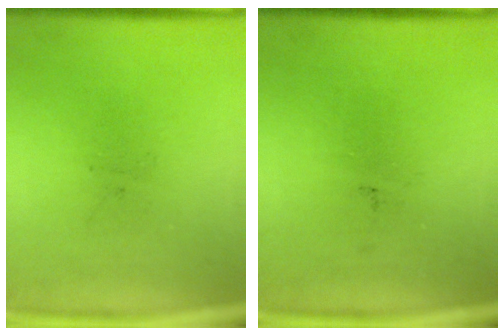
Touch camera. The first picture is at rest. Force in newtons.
{"total": 0.0}